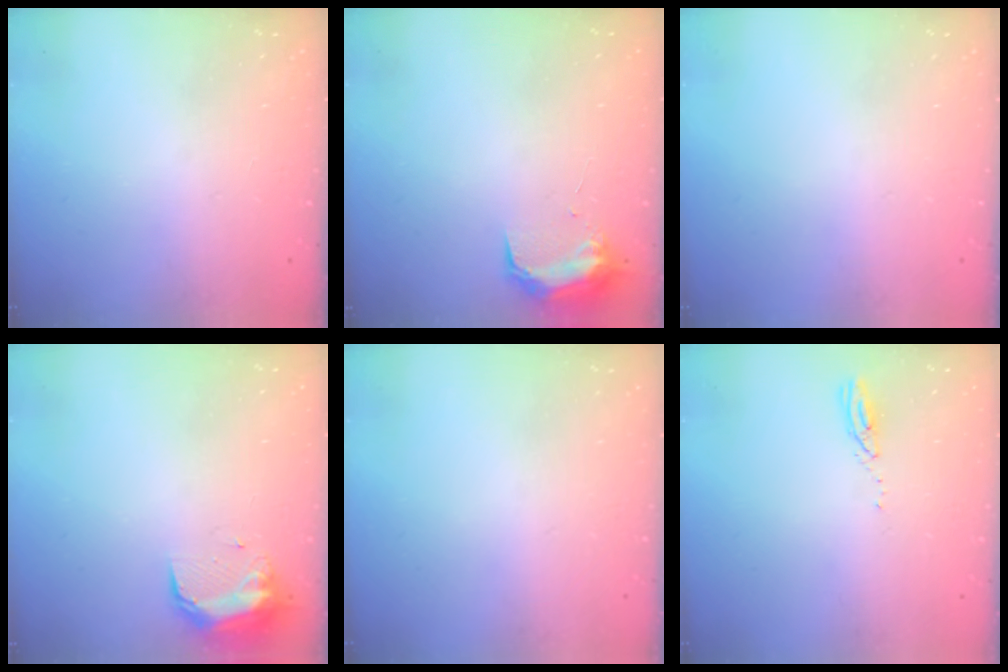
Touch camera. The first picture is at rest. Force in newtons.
{"total": 9.8, "press": 9.7, "slide": 0.7}
{"total": 0.0}
{"total": 9.7, "press": 9.7, "slide": 0.7}
{"total": 0.0}
{"total": 3.0, "press": 3.0, "slide": 0.1}